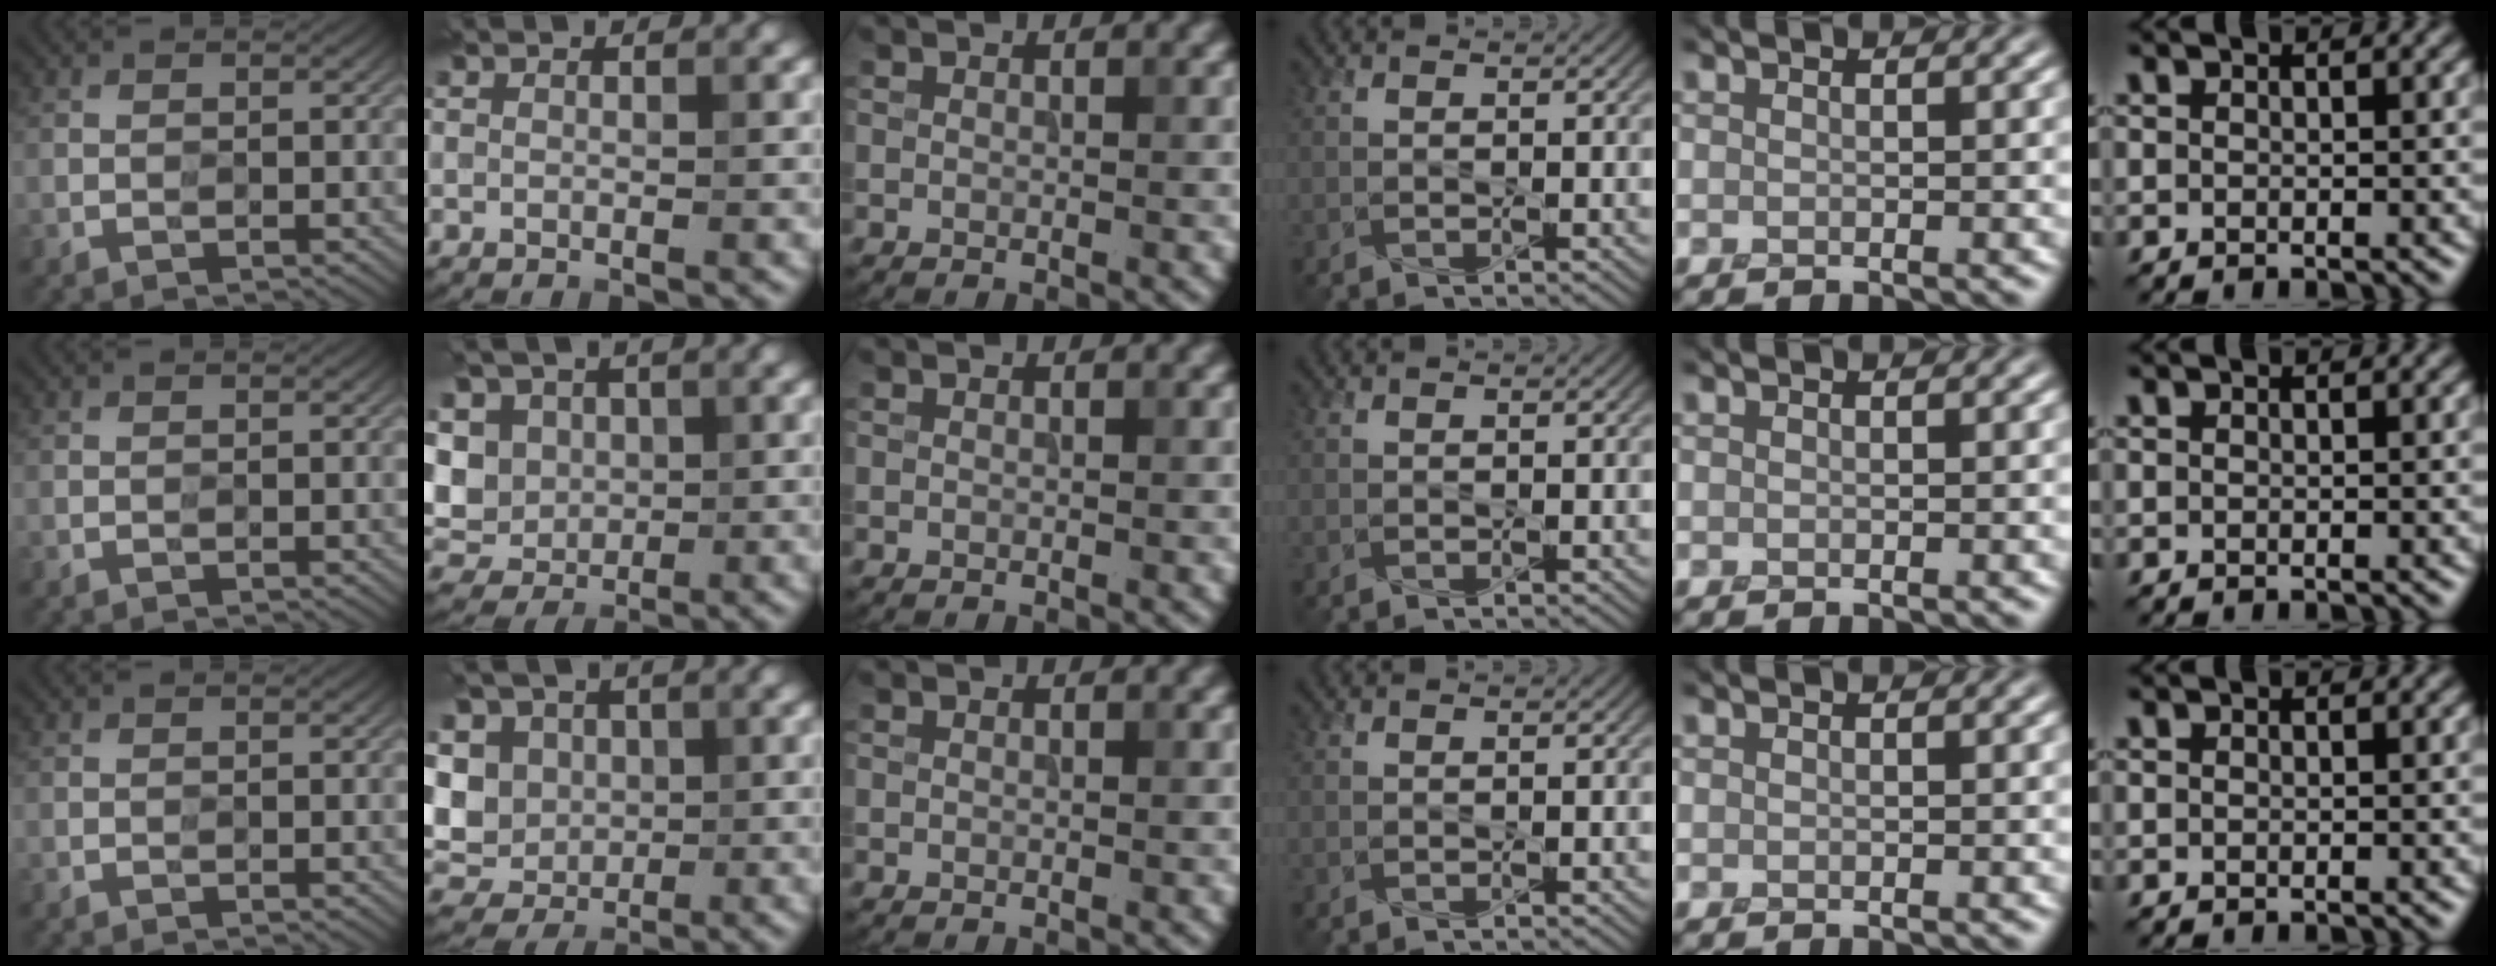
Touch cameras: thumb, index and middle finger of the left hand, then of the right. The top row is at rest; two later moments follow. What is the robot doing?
{"motion": "press", "object": "toy piano key"}